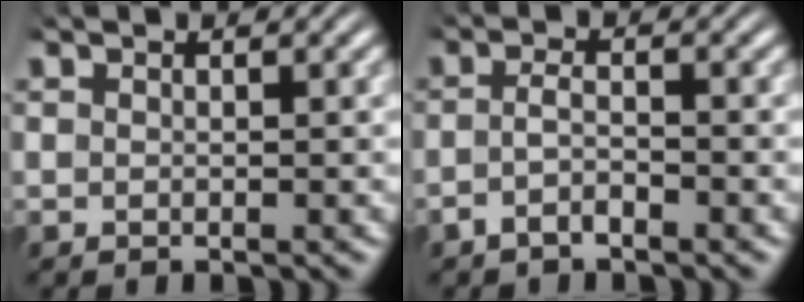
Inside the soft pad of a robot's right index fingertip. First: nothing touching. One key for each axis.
{"total": 2.3, "fx": -1.7, "fy": 0.6, "fz": 1.4, "tx": -0.031, "ty": -0.011, "tz": -0.028}